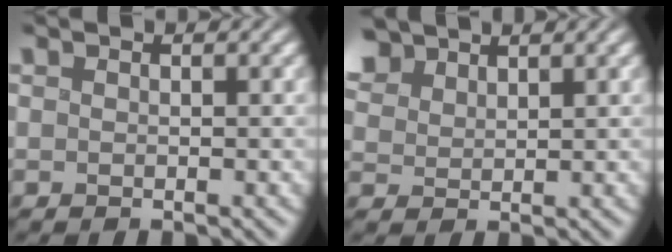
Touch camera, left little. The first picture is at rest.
{"total": 3.9, "force": [3.0, 2.1, 1.5], "torque": [-0.063, 0.006, 0.065]}